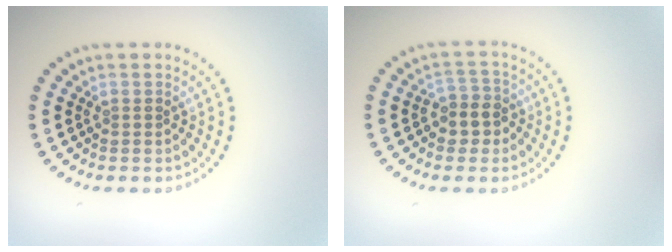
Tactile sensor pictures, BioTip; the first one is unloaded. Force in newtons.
{"total": 2.5, "press": 2.2, "slide": 1.0}